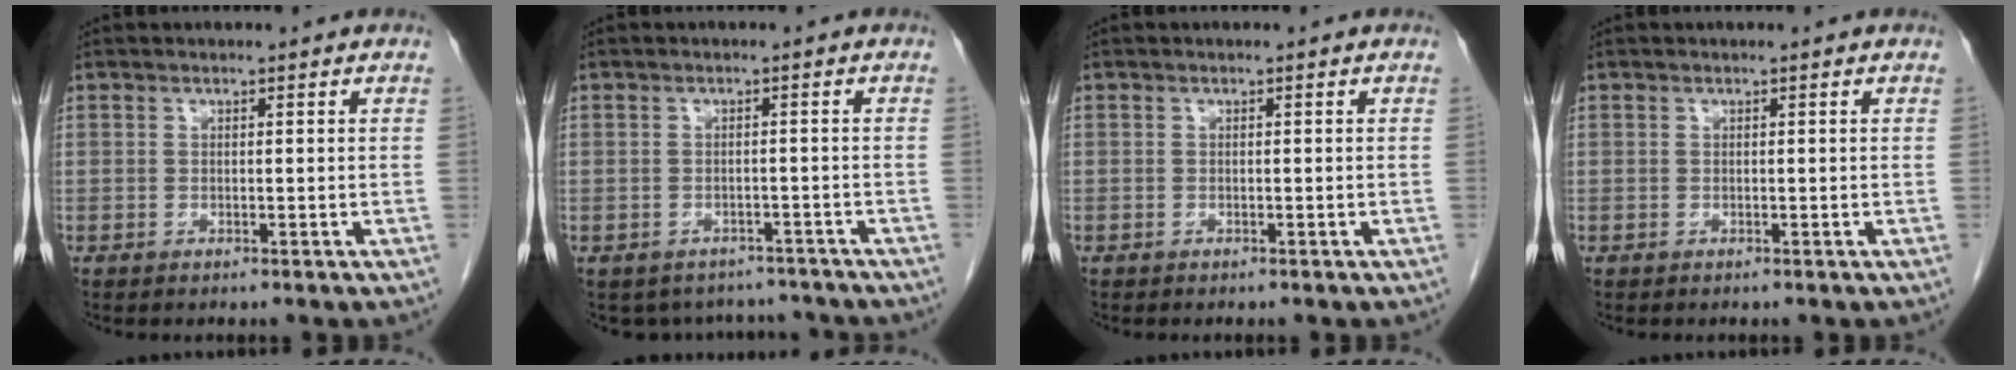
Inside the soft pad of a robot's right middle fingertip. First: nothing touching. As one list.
[{"total": 6.7, "force": [-6.0, 2.9, 0.4], "torque": [0.002, 0.014, -0.069]}, {"total": 0.0}, {"total": 0.0}]